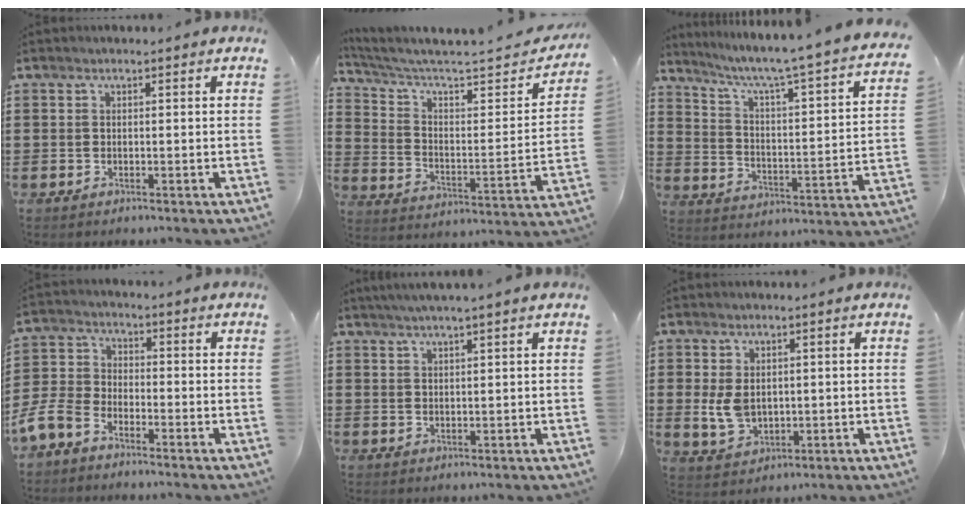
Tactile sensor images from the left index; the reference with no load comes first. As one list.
[{"total": 4.5, "force": [3.4, 0.9, 2.9], "torque": [-0.078, -0.033, 0.048]}, {"total": 4.7, "force": [3.4, -0.5, 3.1], "torque": [-0.078, -0.047, 0.042]}, {"total": 5.7, "force": [-4.9, 2.1, 2.1], "torque": [-0.077, -0.001, -0.106]}, {"total": 2.1, "force": [1.7, -0.5, 1.1], "torque": [-0.023, 0.003, 0.032]}, {"total": 4.7, "force": [0.4, 3.4, 3.2], "torque": [-0.089, 0.002, 0.001]}]